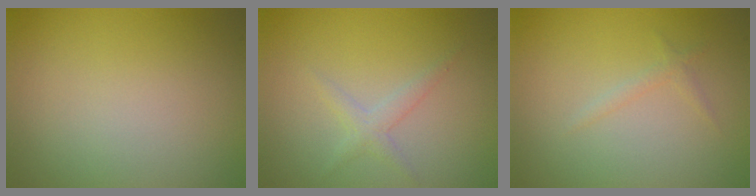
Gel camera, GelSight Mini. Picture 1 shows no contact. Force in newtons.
{"total": 1.4, "press": 1.4, "slide": 0.0}
{"total": 0.8, "press": 0.8, "slide": 0.0}